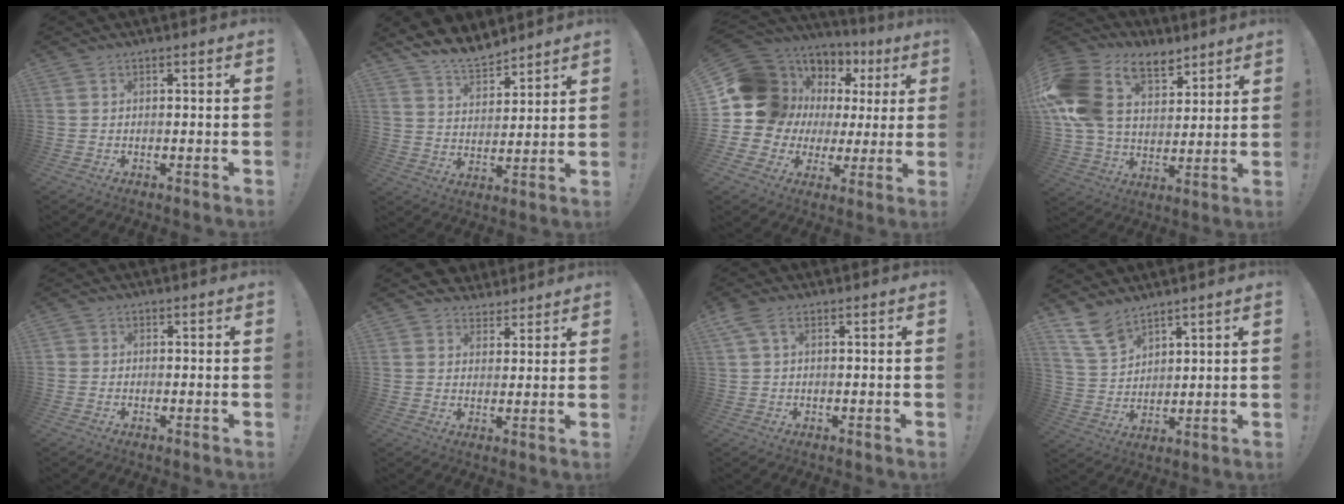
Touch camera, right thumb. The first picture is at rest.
{"total": 9.8, "force": [8.7, 3.6, 2.8], "torque": [-0.060, -0.064, 0.167]}
{"total": 13.9, "force": [5.2, 11.6, 5.8], "torque": [-0.071, -0.052, 0.125]}
{"total": 20.5, "force": [10.1, 13.9, 11.2], "torque": [-0.206, -0.045, 0.199]}
{"total": 1.0, "force": [-0.2, 0.9, 0.3], "torque": [-0.009, 0.005, -0.003]}
{"total": 4.7, "force": [3.5, 3.1, 0.2], "torque": [-0.002, -0.027, 0.068]}
{"total": 3.6, "force": [1.5, 1.6, 2.9], "torque": [-0.060, 0.002, 0.030]}
{"total": 10.3, "force": [8.1, 5.0, 3.8], "torque": [-0.080, -0.050, 0.162]}